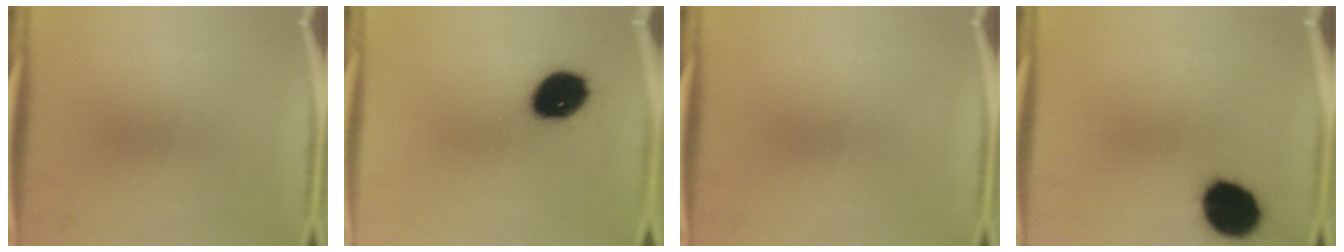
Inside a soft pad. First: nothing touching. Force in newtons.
{"total": 13.7}
{"total": 0.0}
{"total": 14.1}